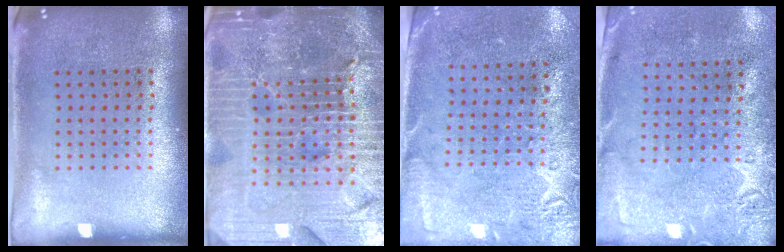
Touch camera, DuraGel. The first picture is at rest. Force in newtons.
{"total": 6.8, "press": 5.9, "slide": 3.3}
{"total": 2.7, "press": 2.3, "slide": 1.4}
{"total": 2.8, "press": 2.2, "slide": 1.7}